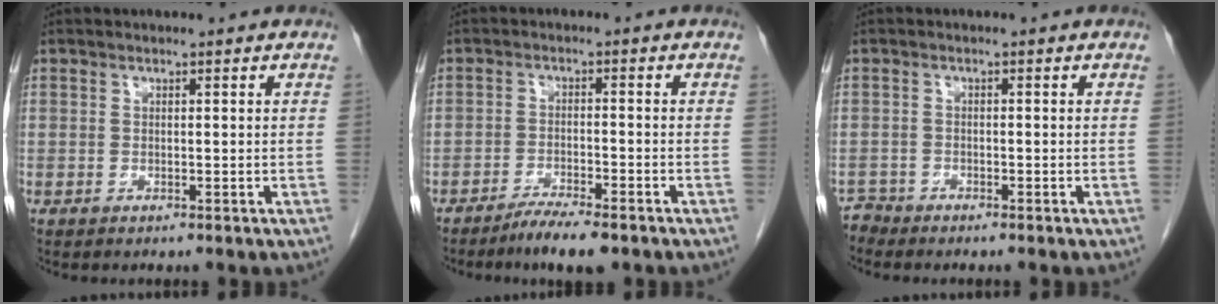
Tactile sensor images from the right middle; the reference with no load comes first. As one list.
[{"total": 5.3, "force": [-4.1, 0.6, 3.4], "torque": [-0.058, -0.009, -0.068]}, {"total": 1.5, "force": [-1.4, 0.0, -0.7], "torque": [0.018, -0.007, -0.028]}]